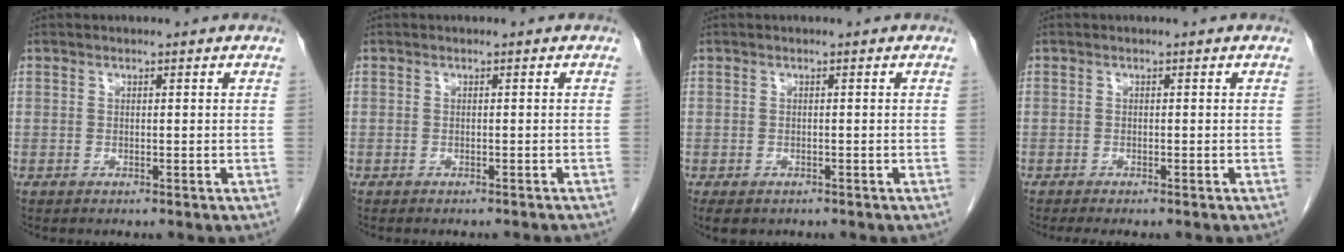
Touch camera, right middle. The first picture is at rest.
{"total": 4.6, "force": [-4.2, 0.9, 1.5], "torque": [-0.020, -0.010, -0.044]}
{"total": 3.4, "force": [-2.4, 1.9, 1.5], "torque": [-0.019, -0.004, -0.031]}
{"total": 3.3, "force": [-2.8, 0.5, 1.8], "torque": [-0.020, -0.007, -0.036]}